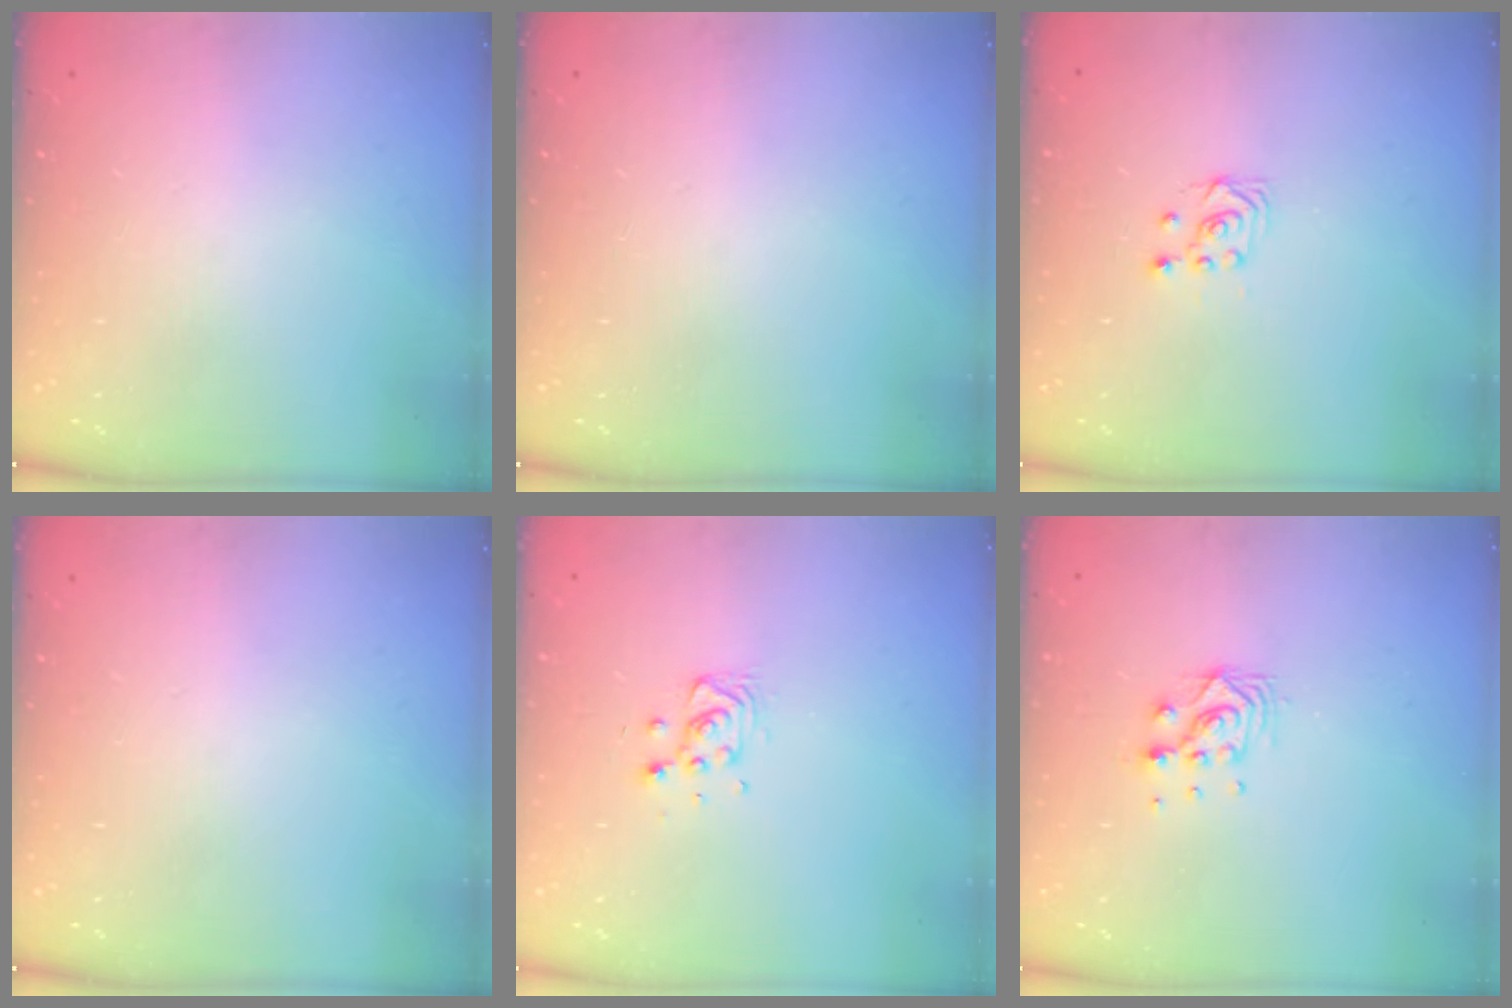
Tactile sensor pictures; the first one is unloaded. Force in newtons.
{"total": 0.0}
{"total": 2.7, "press": 2.4, "slide": 1.3}
{"total": 0.0}
{"total": 7.3, "press": 7.1, "slide": 2.0}
{"total": 7.6, "press": 7.5, "slide": 0.5}